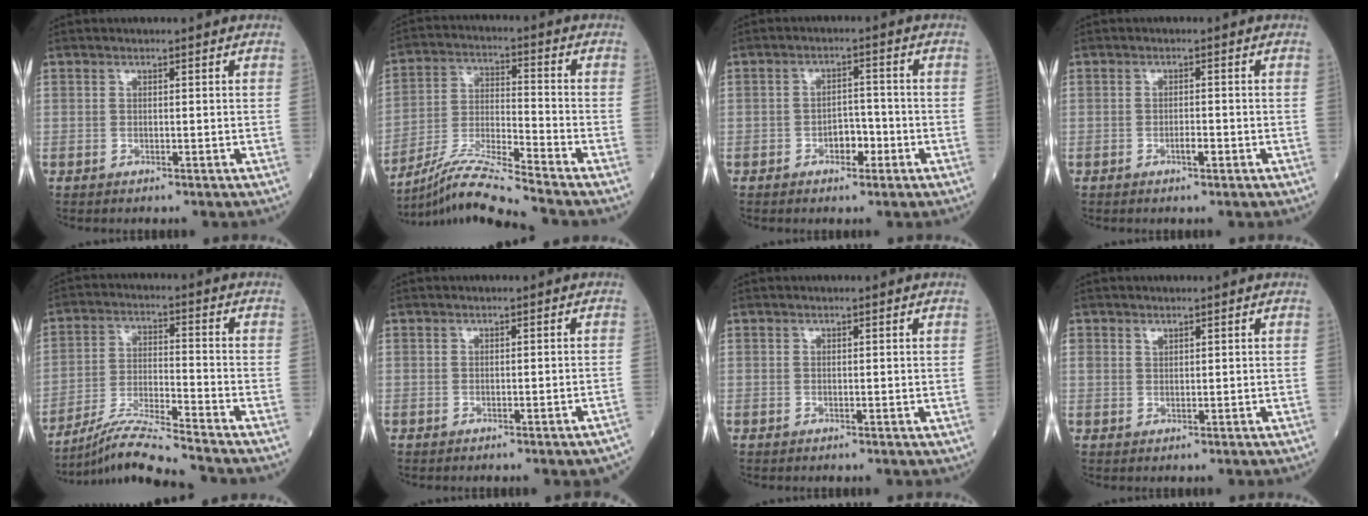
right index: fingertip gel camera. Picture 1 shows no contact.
{"total": 11.2, "force": [-10.1, -2.2, 4.3], "torque": [-0.083, -0.013, -0.189]}
{"total": 3.5, "force": [-1.6, 2.0, 2.4], "torque": [-0.032, 0.009, -0.028]}
{"total": 1.5, "force": [-0.7, 0.4, 1.3], "torque": [-0.022, 0.002, -0.012]}
{"total": 10.1, "force": [-9.2, -2.1, 3.6], "torque": [-0.067, -0.016, -0.171]}
{"total": 3.6, "force": [-3.1, -0.1, 1.8], "torque": [-0.012, -0.003, -0.035]}
{"total": 0.0}
{"total": 1.6, "force": [1.0, 1.1, 0.6], "torque": [-0.011, 0.007, 0.022]}